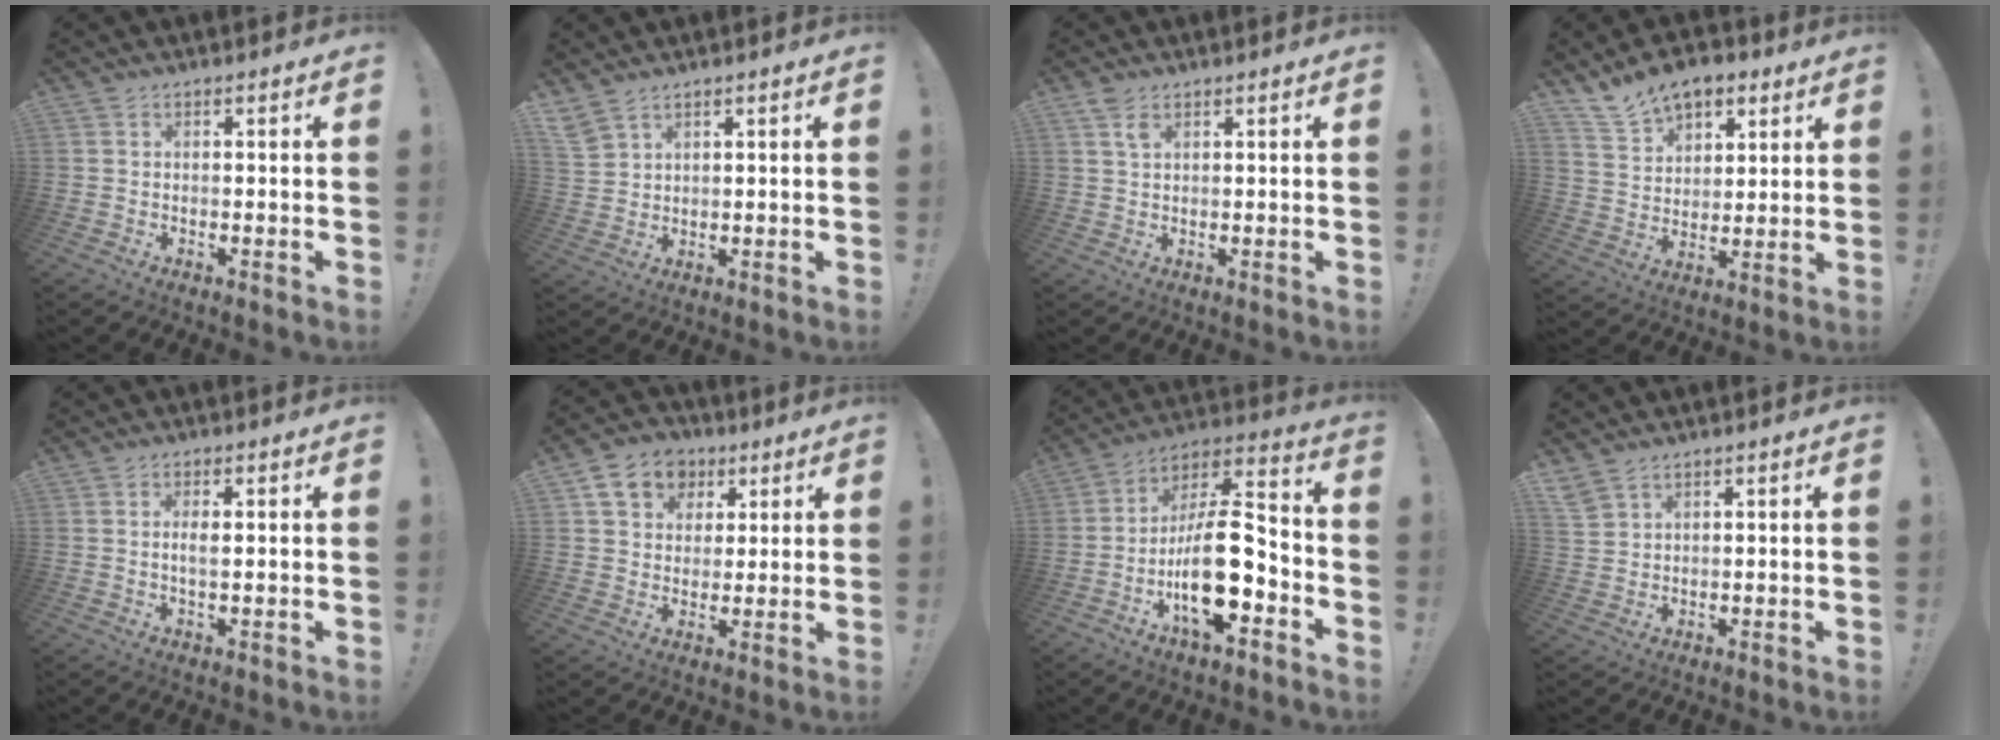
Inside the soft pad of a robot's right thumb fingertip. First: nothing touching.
{"total": 5.0, "force": [4.2, 2.2, 1.7], "torque": [-0.039, -0.016, 0.083]}
{"total": 3.4, "force": [2.0, 1.4, 2.4], "torque": [-0.043, -0.007, 0.035]}
{"total": 11.5, "force": [8.5, 6.8, 3.9], "torque": [-0.071, -0.051, 0.165]}
{"total": 2.5, "force": [0.0, 0.7, 2.4], "torque": [-0.036, -0.003, -0.003]}
{"total": 11.6, "force": [5.1, 9.4, 4.6], "torque": [-0.070, -0.016, 0.104]}
{"total": 20.1, "force": [-6.3, 8.1, 17.2], "torque": [-0.313, 0.036, -0.096]}
{"total": 4.1, "force": [3.3, 1.9, 1.5], "torque": [-0.031, -0.012, 0.066]}